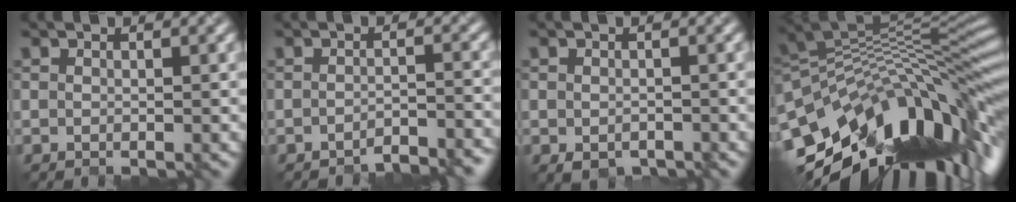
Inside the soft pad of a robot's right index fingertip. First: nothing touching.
{"total": 3.2, "force": [-3.2, 0.0, 0.7], "torque": [-0.014, 0.000, -0.047]}
{"total": 1.5, "force": [-1.4, 0.5, 0.3], "torque": [-0.013, -0.013, -0.014]}
{"total": 13.3, "force": [-5.5, 5.7, 10.8], "torque": [-0.193, 0.007, -0.096]}